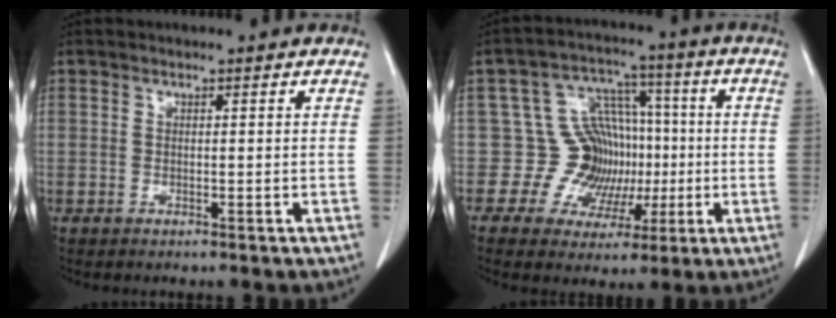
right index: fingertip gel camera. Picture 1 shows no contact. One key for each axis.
{"total": 9.1, "fx": -0.9, "fy": 8.6, "fz": 3.1, "tx": -0.030, "ty": 0.040, "tz": -0.004}